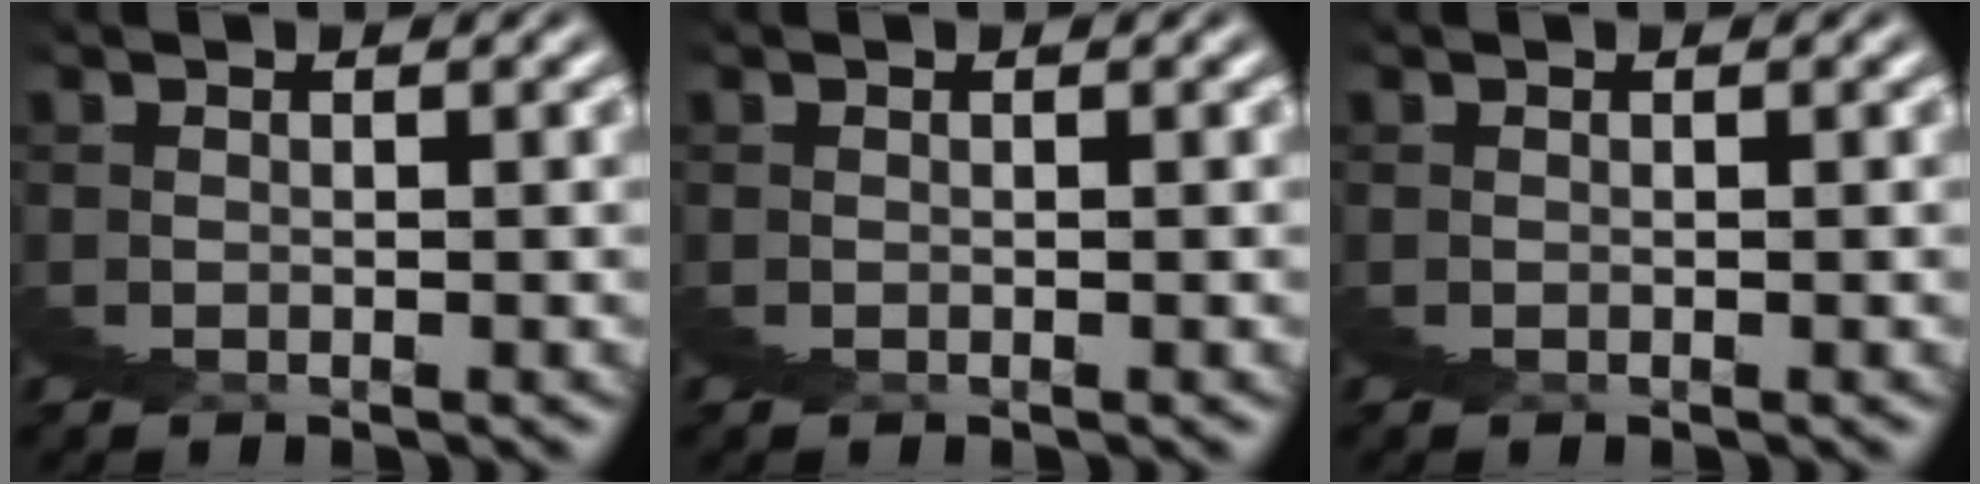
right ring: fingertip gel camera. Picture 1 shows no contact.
{"total": 0.0}
{"total": 0.0}